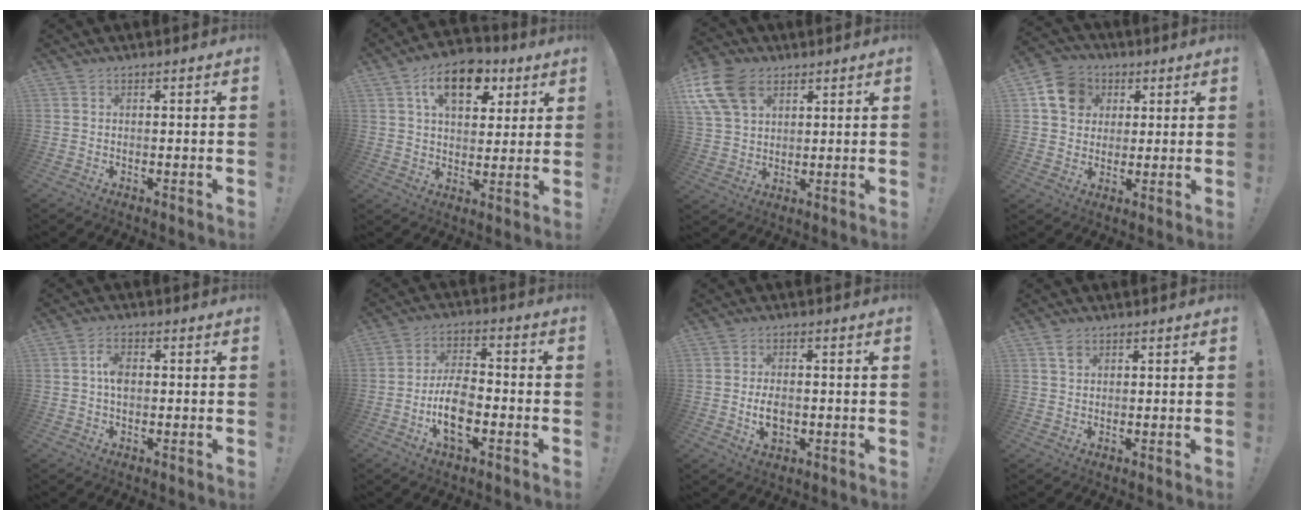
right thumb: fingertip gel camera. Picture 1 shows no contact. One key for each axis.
{"total": 14.6, "fx": 6.7, "fy": 8.8, "fz": 9.5, "tx": -0.136, "ty": -0.020, "tz": 0.119}
{"total": 14.1, "fx": 6.3, "fy": 9.5, "fz": 8.2, "tx": -0.169, "ty": -0.026, "tz": 0.122}
{"total": 11.8, "fx": 4.1, "fy": 10.0, "fz": 4.8, "tx": -0.065, "ty": -0.007, "tz": 0.084}
{"total": 4.7, "fx": 0.2, "fy": 2.9, "fz": 3.8, "tx": -0.058, "ty": 0.007, "tz": 0.002}
{"total": 11.5, "fx": -3.9, "fy": 5.9, "fz": 9.0, "tx": -0.166, "ty": 0.004, "tz": -0.073}
{"total": 5.5, "fx": -1.0, "fy": 3.4, "fz": 4.3, "tx": -0.060, "ty": -0.004, "tz": -0.020}
{"total": 2.1, "fx": 1.3, "fy": 1.2, "fz": 1.1, "tx": -0.011, "ty": -0.005, "tz": 0.022}